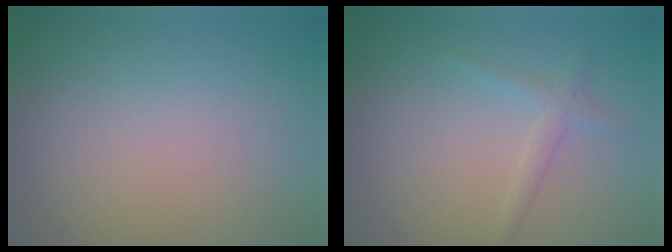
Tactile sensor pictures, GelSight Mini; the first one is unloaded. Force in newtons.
{"total": 1.4, "press": 1.4, "slide": 0.0}